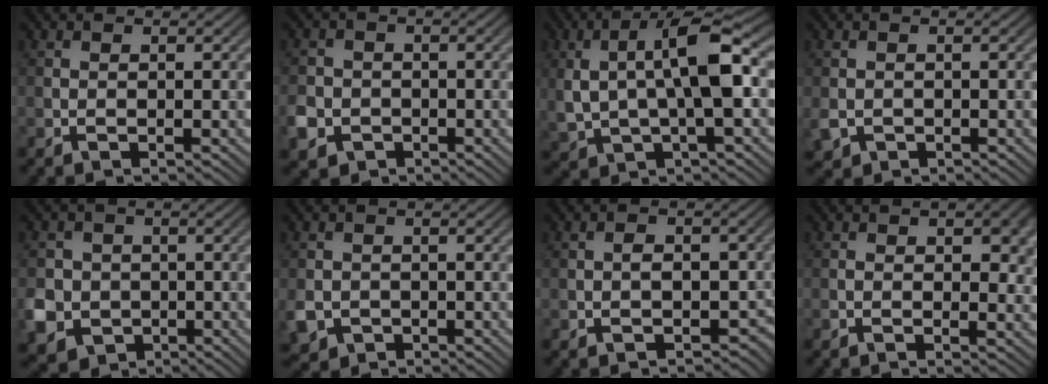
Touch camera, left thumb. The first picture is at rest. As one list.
[{"total": 4.0, "force": [-1.7, 3.4, 1.4], "torque": [-0.039, -0.008, -0.041]}, {"total": 9.9, "force": [1.6, 3.9, 8.9], "torque": [-0.180, 0.003, 0.029]}, {"total": 2.1, "force": [-0.8, 1.7, 1.0], "torque": [-0.027, -0.013, -0.016]}, {"total": 7.2, "force": [-1.8, 6.7, 2.2], "torque": [-0.080, -0.018, -0.053]}, {"total": 3.4, "force": [-1.4, 2.8, 1.4], "torque": [-0.038, -0.015, -0.029]}, {"total": 4.6, "force": [-1.3, 3.2, 3.1], "torque": [-0.039, -0.010, -0.019]}, {"total": 4.7, "force": [0.6, 2.2, 4.1], "torque": [-0.057, -0.001, 0.010]}]